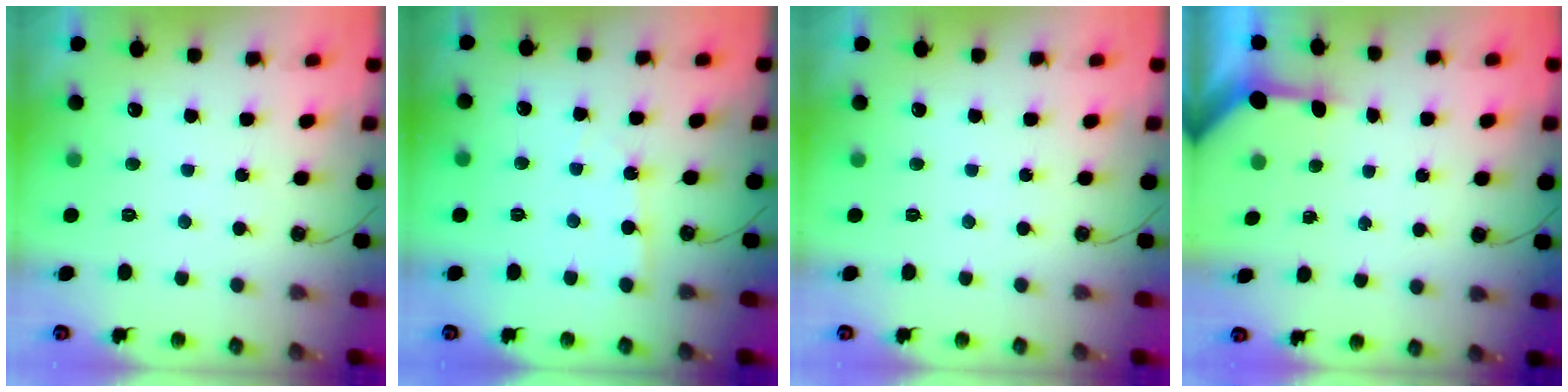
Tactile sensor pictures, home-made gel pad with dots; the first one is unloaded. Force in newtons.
{"total": 2.7, "press": 2.7, "slide": 0.4}
{"total": 0.0}
{"total": 3.3, "press": 3.3, "slide": 0.4}